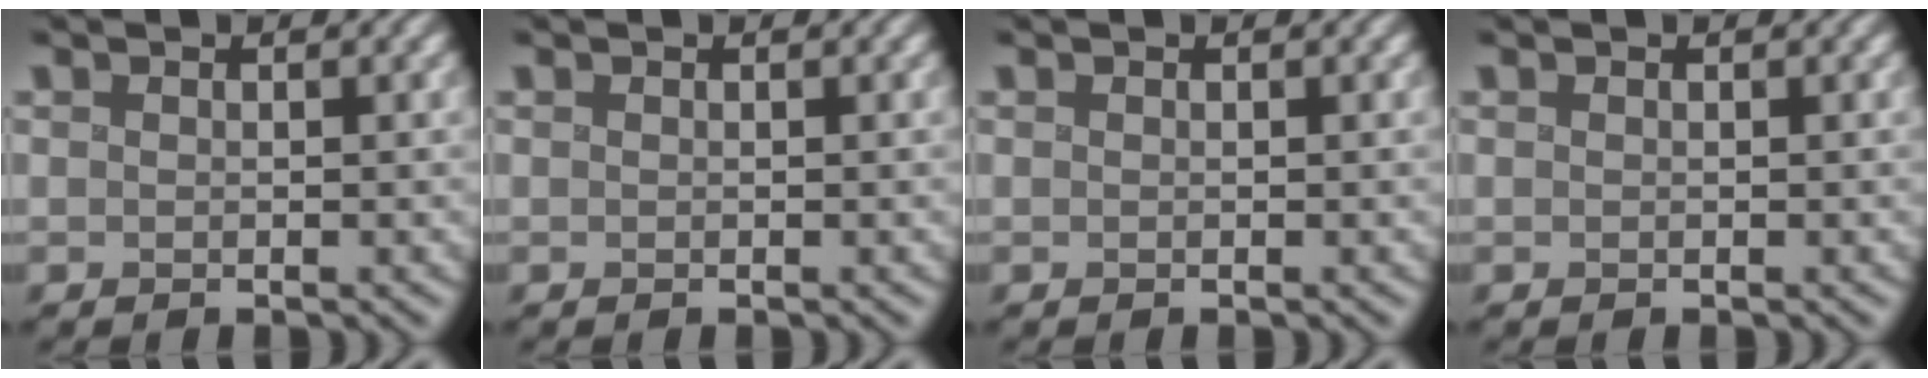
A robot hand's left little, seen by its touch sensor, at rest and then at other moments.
{"total": 0.0}
{"total": 0.0}
{"total": 0.0}